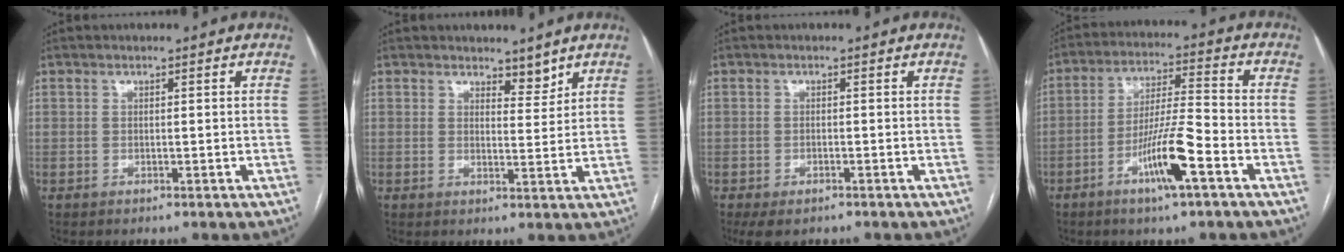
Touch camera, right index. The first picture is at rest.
{"total": 2.9, "force": [2.5, 1.2, 0.8], "torque": [-0.007, -0.006, 0.039]}
{"total": 4.4, "force": [-3.2, 1.9, 2.4], "torque": [-0.041, -0.009, -0.047]}
{"total": 10.5, "force": [-4.9, 0.5, 9.2], "torque": [-0.171, -0.001, -0.088]}